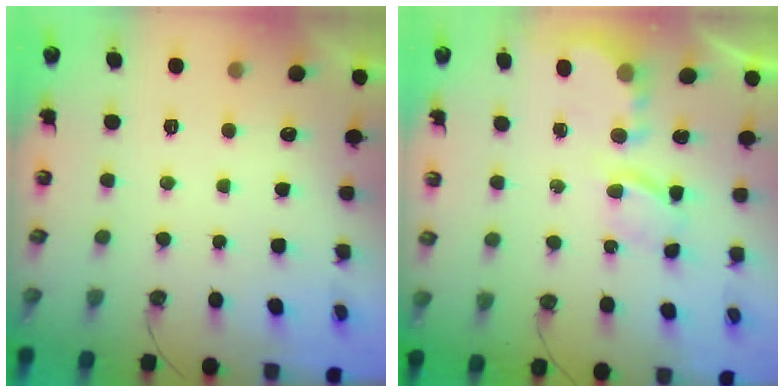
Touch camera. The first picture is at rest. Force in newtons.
{"total": 5.7, "press": 5.7, "slide": 0.2}